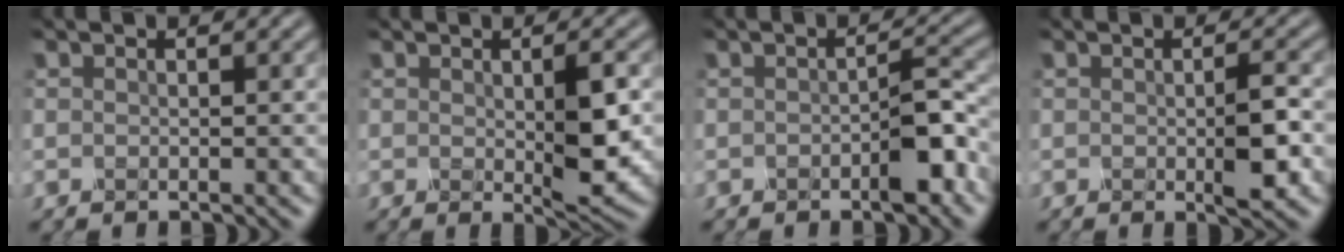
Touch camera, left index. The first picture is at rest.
{"total": 3.5, "force": [0.0, 0.6, 3.4], "torque": [-0.061, -0.004, 0.001]}
{"total": 3.0, "force": [-1.4, 0.6, 2.6], "torque": [-0.044, 0.009, -0.026]}
{"total": 2.7, "force": [-0.4, 0.4, 2.6], "torque": [-0.051, -0.002, -0.007]}